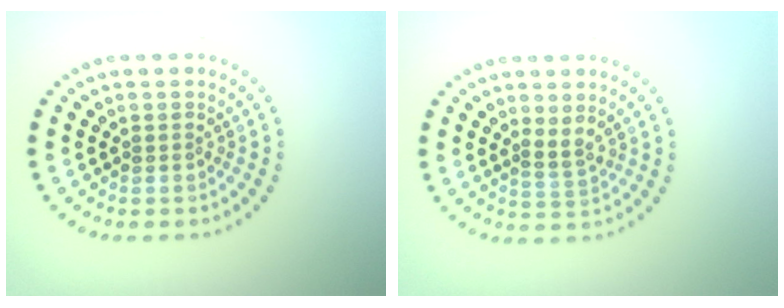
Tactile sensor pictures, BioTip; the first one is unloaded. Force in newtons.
{"total": 1.5, "press": 1.0, "slide": 1.1}